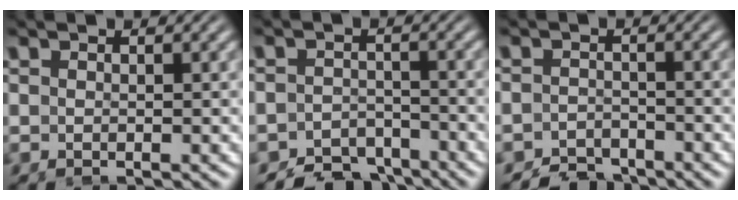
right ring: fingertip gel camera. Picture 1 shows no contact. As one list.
[{"total": 7.1, "force": [-6.4, 3.1, 0.8], "torque": [0.016, -0.020, -0.114]}, {"total": 4.7, "force": [-4.6, 1.3, -0.1], "torque": [0.018, -0.019, -0.082]}]